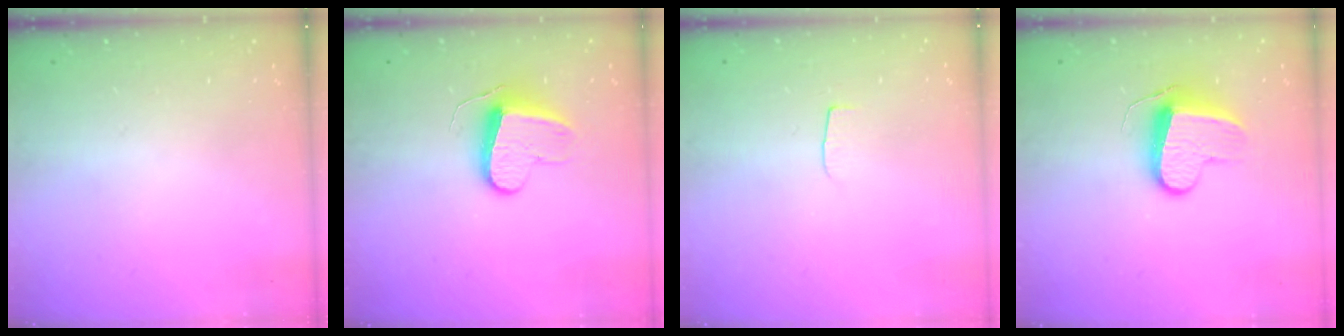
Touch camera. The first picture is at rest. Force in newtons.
{"total": 9.6, "press": 9.5, "slide": 0.6}
{"total": 3.7, "press": 3.7, "slide": 0.3}
{"total": 9.2, "press": 9.2, "slide": 0.2}